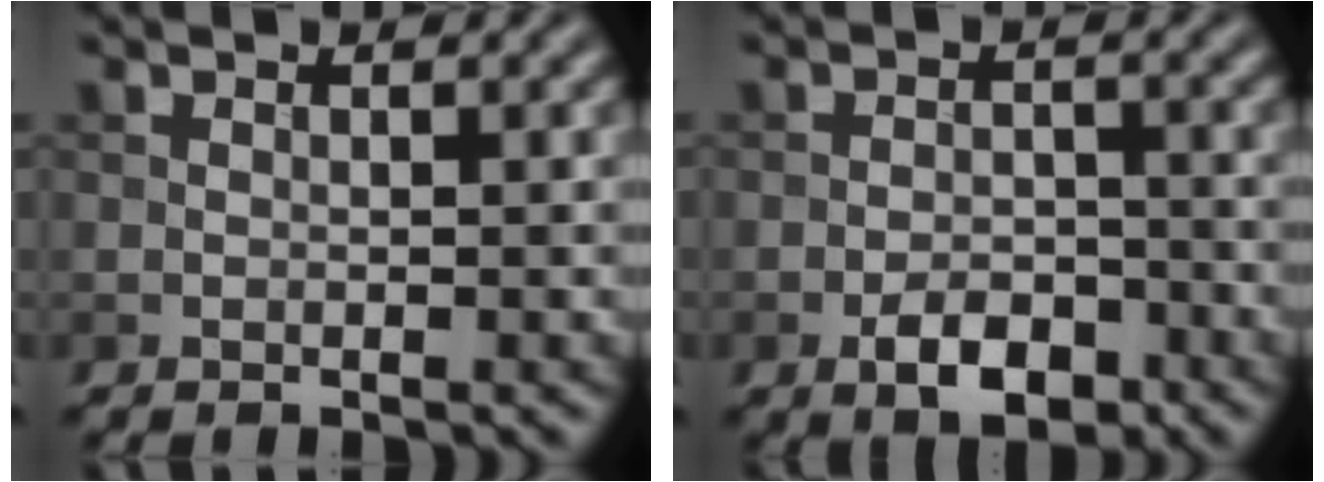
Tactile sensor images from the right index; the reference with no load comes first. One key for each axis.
{"total": 3.8, "fx": -2.1, "fy": 2.1, "fz": 2.4, "tx": -0.035, "ty": 0.000, "tz": -0.036}